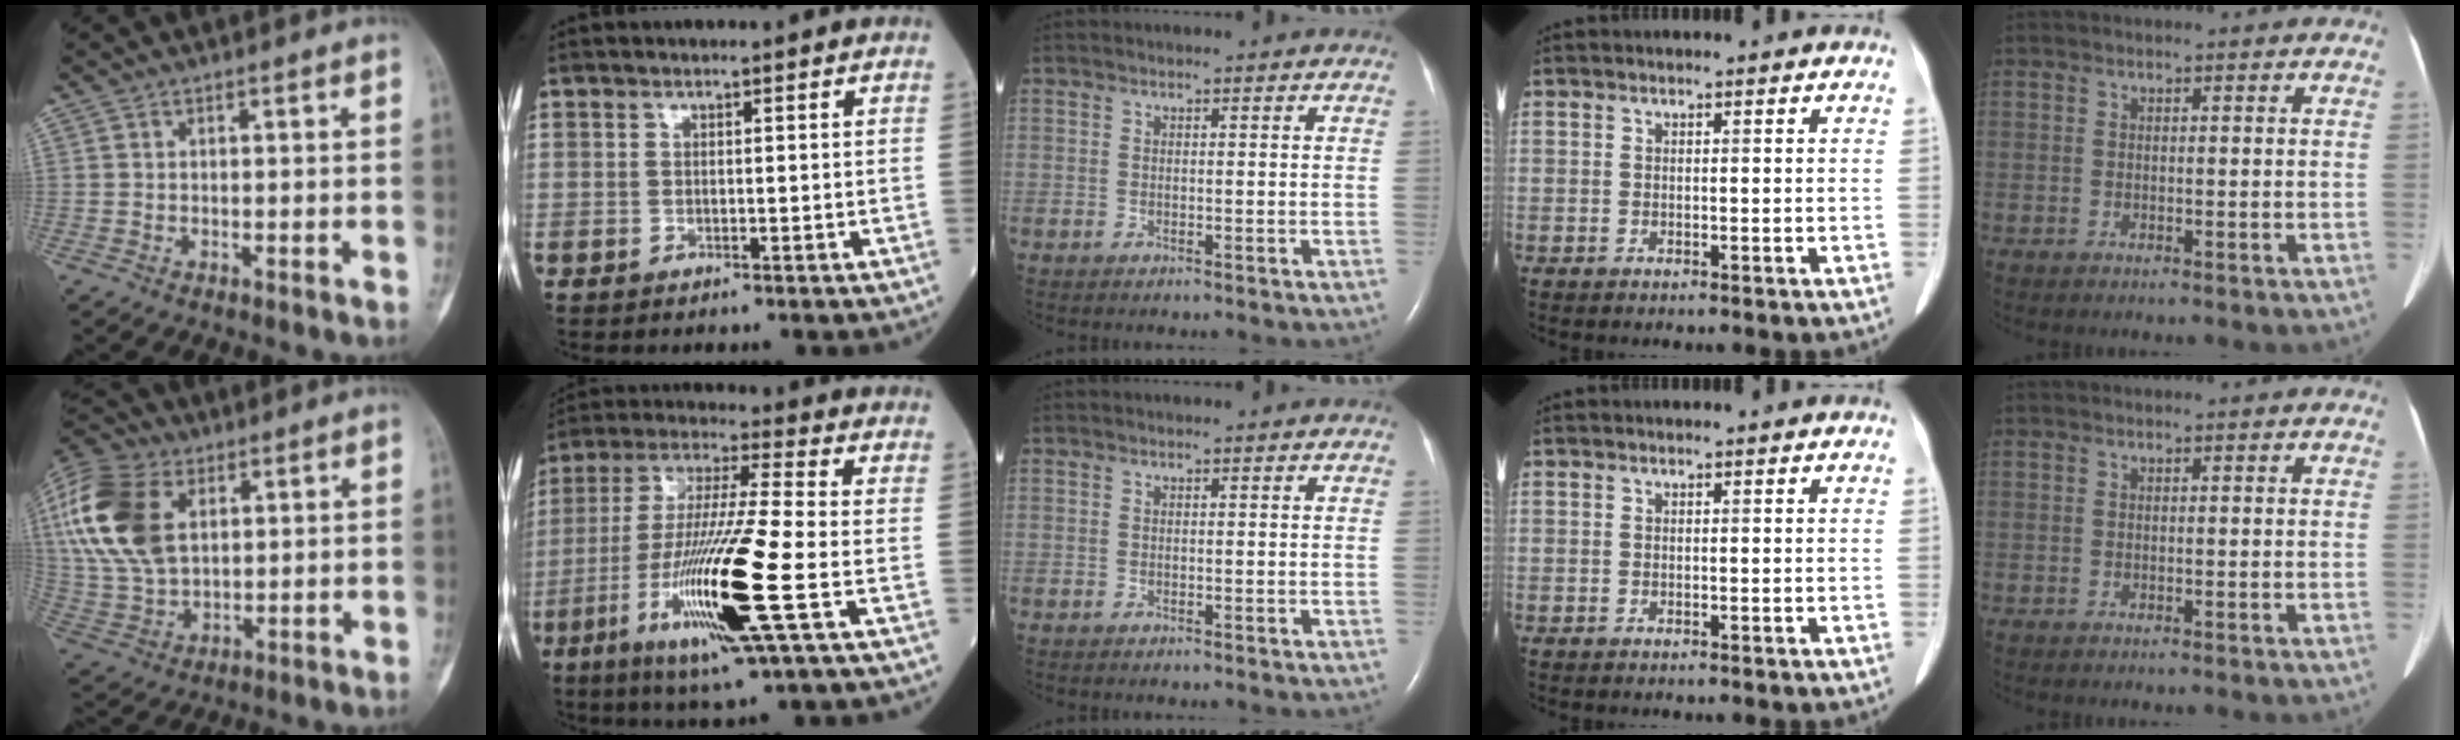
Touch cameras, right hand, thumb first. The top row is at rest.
{"thumb": {"total": 21.0, "force": [6.4, 13.3, 14.9], "torque": [-0.325, -0.001, 0.120]}, "index": {"total": 18.7, "force": [-5.9, 0.3, 17.7], "torque": [-0.371, -0.029, -0.113]}}